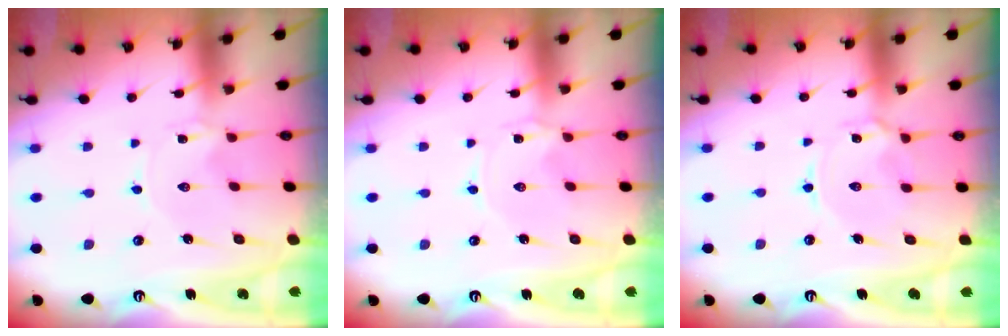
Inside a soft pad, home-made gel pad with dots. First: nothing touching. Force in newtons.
{"total": 0.0}
{"total": 3.2, "press": 3.1, "slide": 0.5}